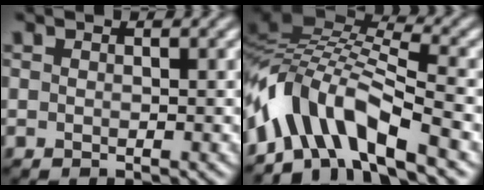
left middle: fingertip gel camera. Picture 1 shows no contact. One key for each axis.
{"total": 9.8, "fx": -5.0, "fy": 3.8, "fz": 7.6, "tx": -0.126, "ty": 0.018, "tz": -0.105}